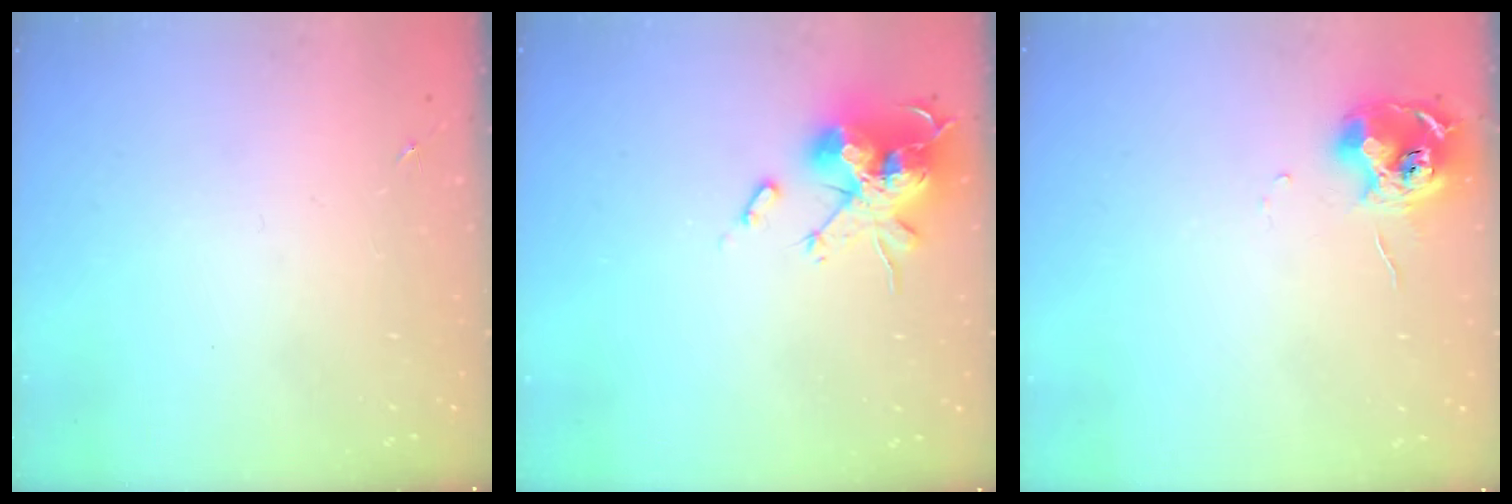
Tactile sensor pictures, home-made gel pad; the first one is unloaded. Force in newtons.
{"total": 18.9, "press": 18.9, "slide": 0.2}
{"total": 11.7, "press": 11.6, "slide": 1.0}